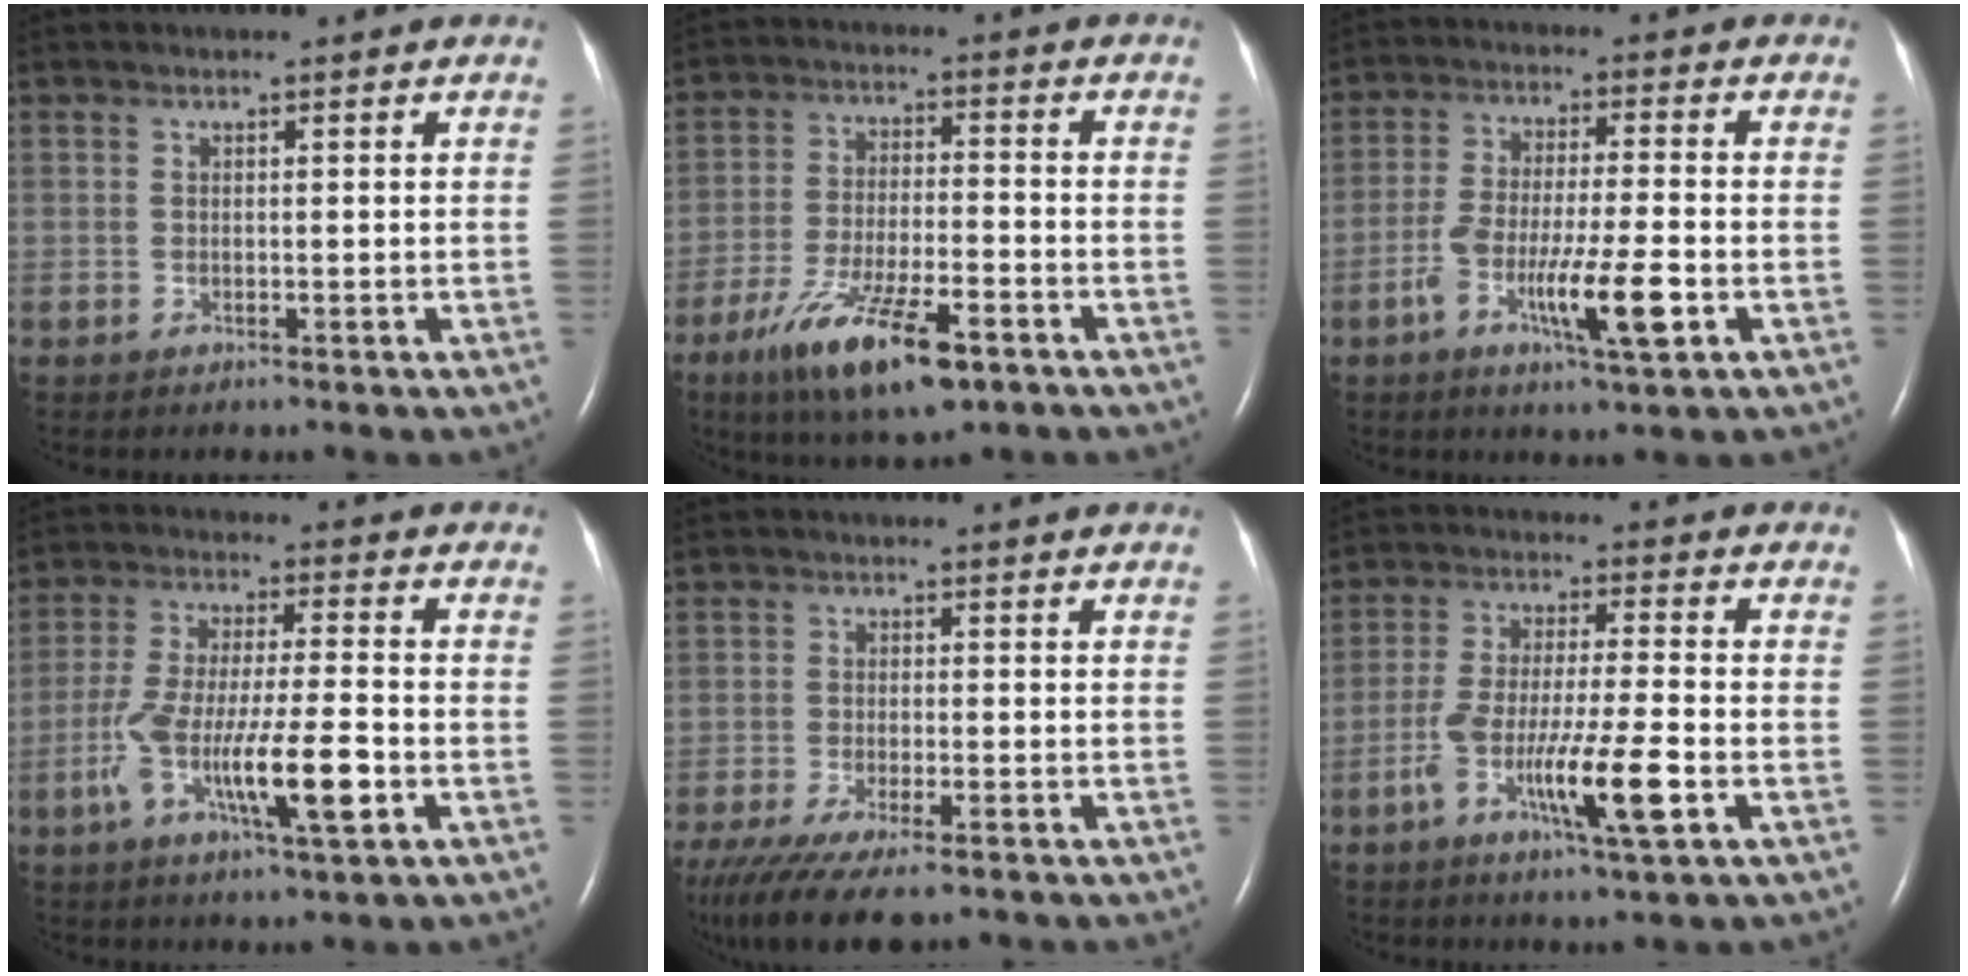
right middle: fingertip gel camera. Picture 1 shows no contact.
{"total": 13.2, "force": [-7.7, 2.9, 10.3], "torque": [-0.196, -0.022, -0.127]}
{"total": 9.9, "force": [-3.7, 0.8, 9.1], "torque": [-0.169, -0.011, -0.068]}
{"total": 12.4, "force": [-4.1, 1.3, 11.6], "torque": [-0.222, -0.006, -0.074]}
{"total": 13.4, "force": [-9.8, 3.2, 8.5], "torque": [-0.174, -0.031, -0.158]}
{"total": 10.9, "force": [-4.2, 0.4, 10.1], "torque": [-0.191, -0.012, -0.077]}